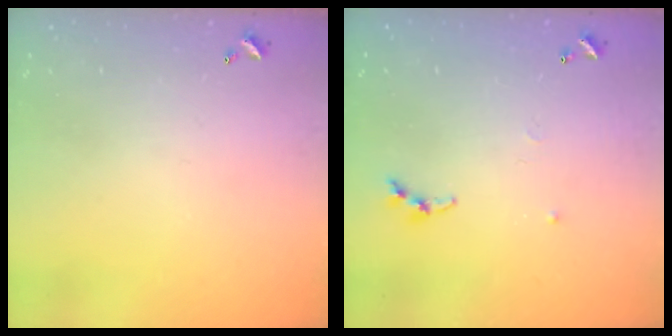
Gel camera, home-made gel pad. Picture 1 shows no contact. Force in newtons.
{"total": 5.3, "press": 5.2, "slide": 0.7}